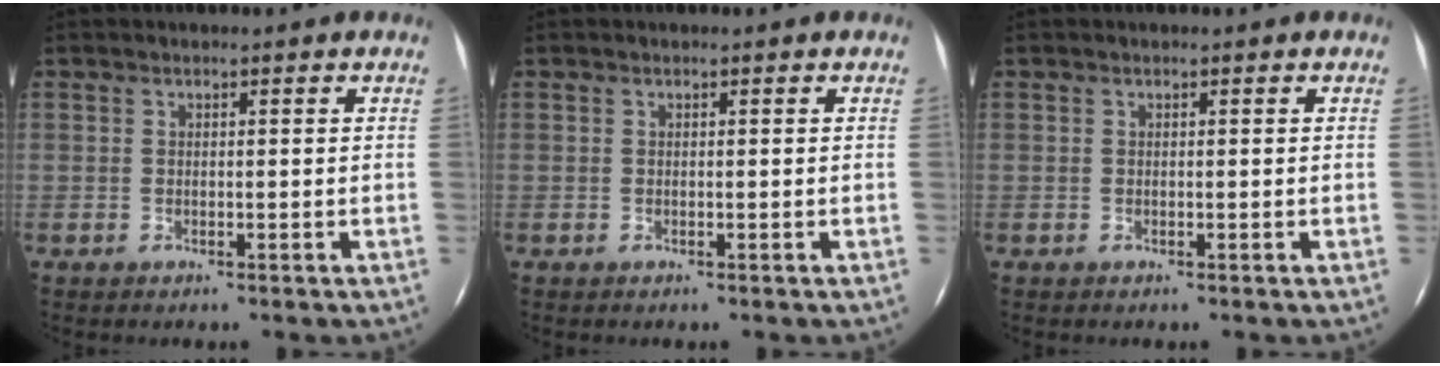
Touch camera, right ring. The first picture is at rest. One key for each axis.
{"total": 0.0}
{"total": 0.0}